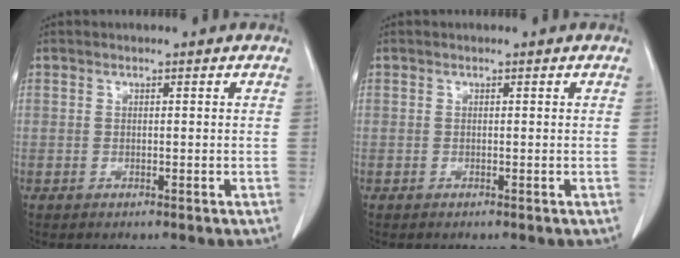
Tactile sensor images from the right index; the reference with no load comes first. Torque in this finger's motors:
{"motor_torque": [0.02, -0.07, 0.00, 0.01]}